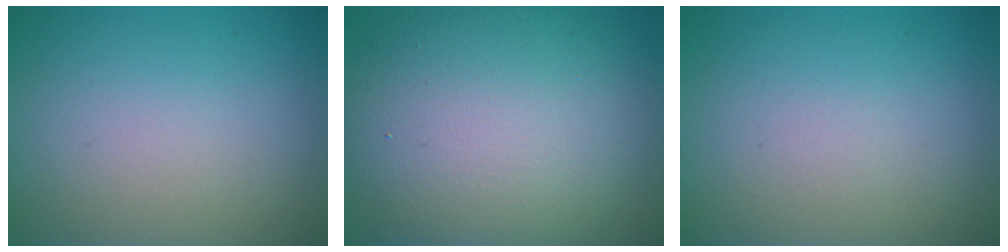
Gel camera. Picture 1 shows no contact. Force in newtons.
{"total": 14.3, "press": 14.3, "slide": 0.9}
{"total": 0.0}